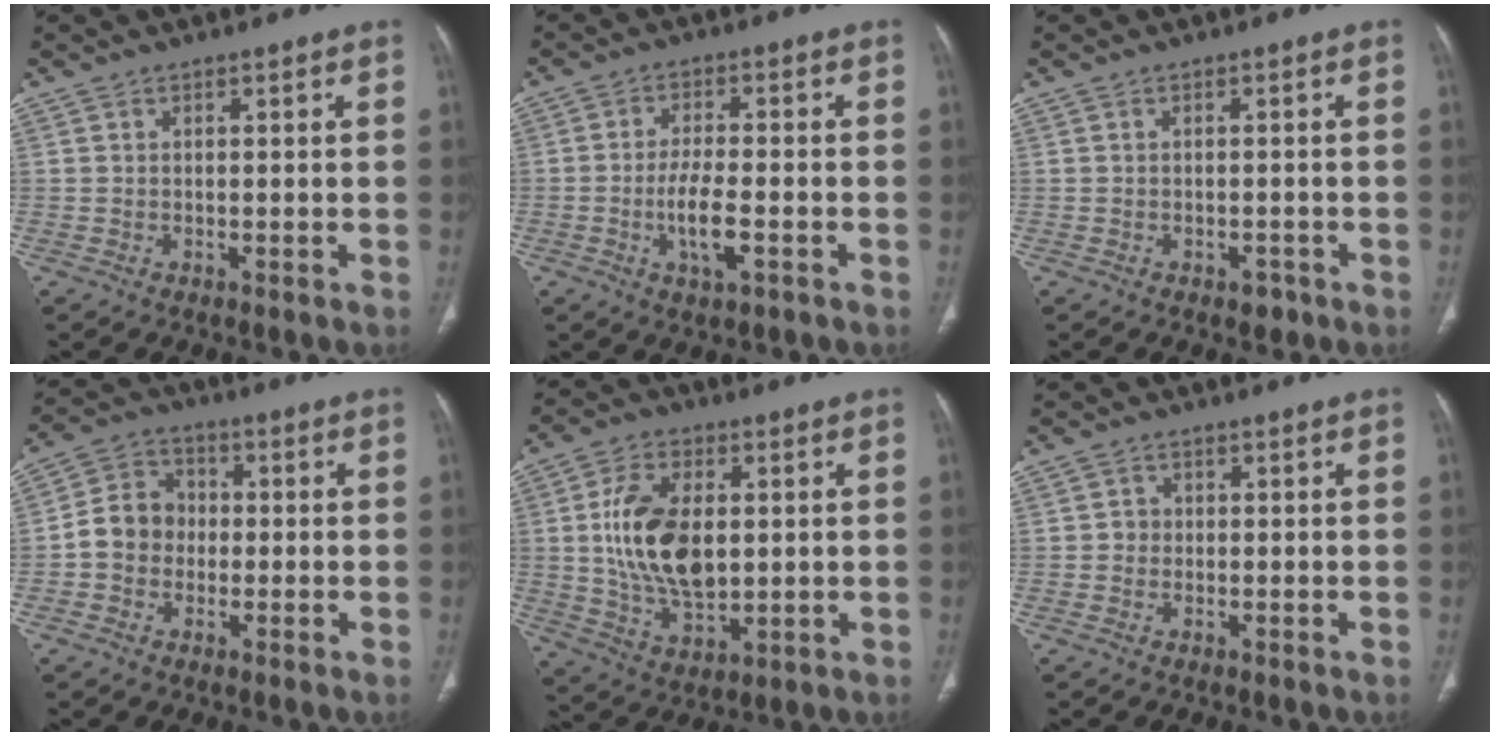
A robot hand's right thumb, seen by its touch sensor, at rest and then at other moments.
{"total": 6.7, "force": [-2.2, 2.4, 5.9], "torque": [-0.111, 0.006, -0.040]}
{"total": 1.8, "force": [-1.1, 1.1, 1.0], "torque": [-0.006, 0.002, -0.011]}
{"total": 8.1, "force": [-0.9, 7.1, 3.8], "torque": [-0.045, 0.029, -0.031]}
{"total": 15.3, "force": [1.6, 9.1, 12.2], "torque": [-0.212, -0.008, 0.036]}
{"total": 1.6, "force": [-0.2, 1.5, 0.5], "torque": [0.002, 0.006, -0.007]}